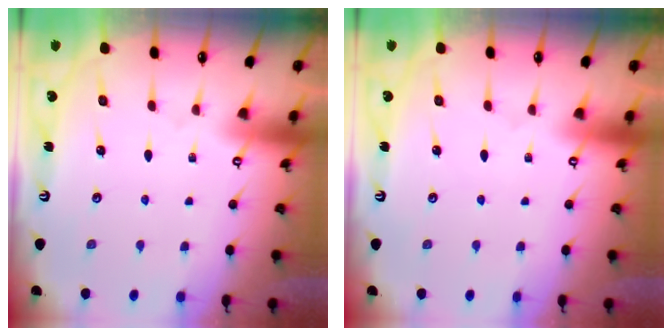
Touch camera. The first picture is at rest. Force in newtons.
{"total": 0.0}